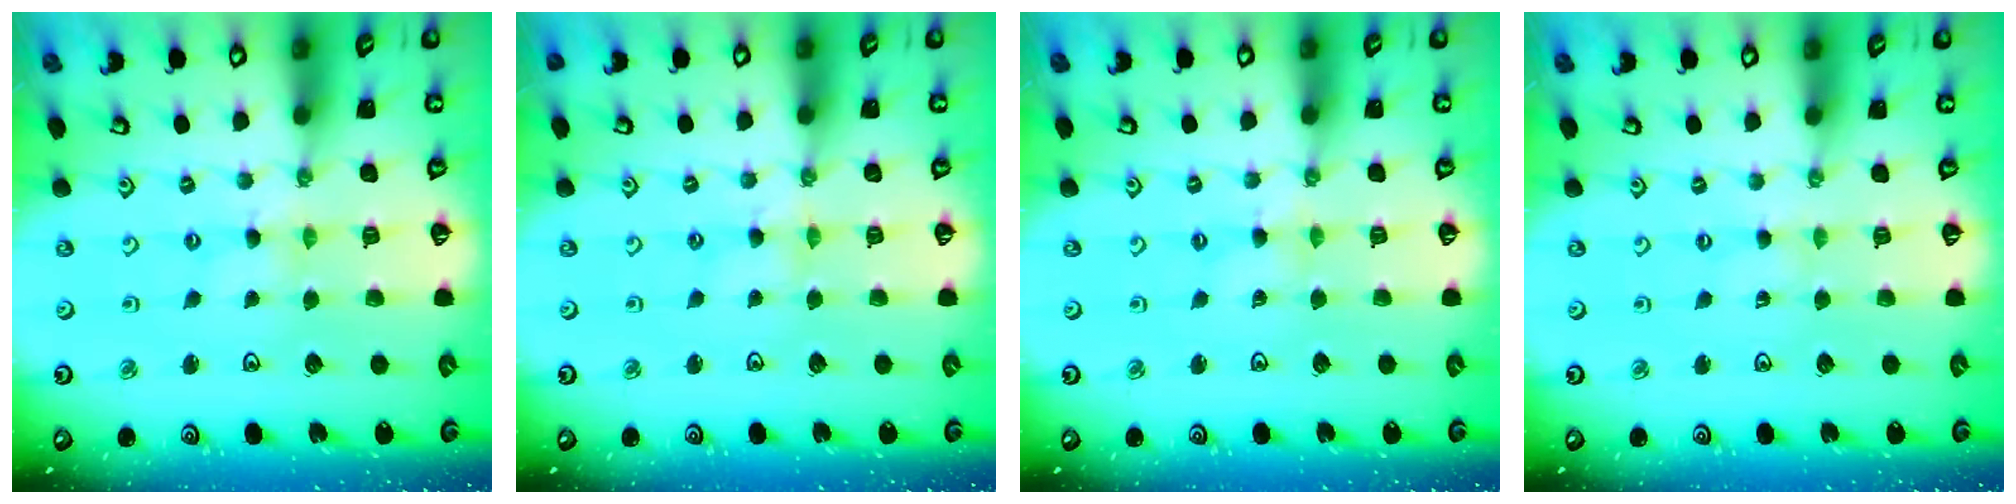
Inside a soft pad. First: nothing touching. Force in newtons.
{"total": 1.0, "press": 0.9, "slide": 0.2}
{"total": 1.1, "press": 1.1, "slide": 0.3}
{"total": 0.0}